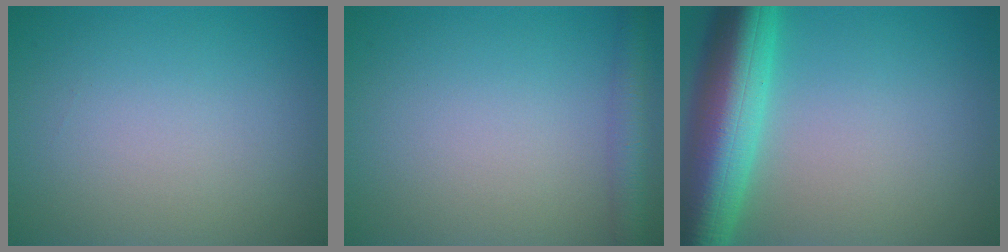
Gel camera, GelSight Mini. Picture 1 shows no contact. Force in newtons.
{"total": 2.7, "press": 2.7, "slide": 0.2}
{"total": 10.0, "press": 10.0, "slide": 0.3}